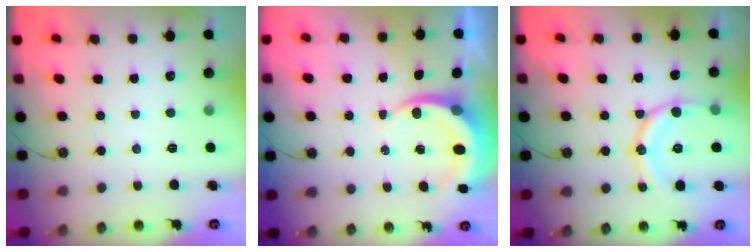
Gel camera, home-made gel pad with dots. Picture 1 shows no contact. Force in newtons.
{"total": 5.9, "press": 5.8, "slide": 1.0}
{"total": 14.4, "press": 14.2, "slide": 2.6}